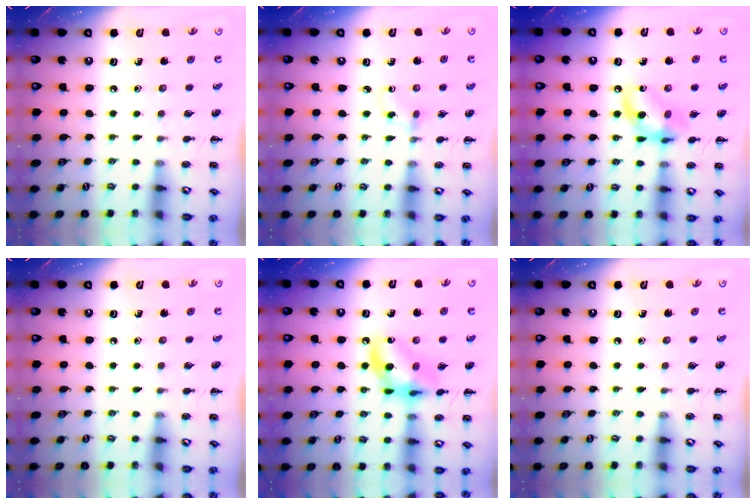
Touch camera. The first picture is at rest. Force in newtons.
{"total": 2.5, "press": 2.2, "slide": 1.1}
{"total": 11.8, "press": 11.6, "slide": 2.0}
{"total": 0.0}
{"total": 12.8, "press": 12.6, "slide": 2.0}
{"total": 0.0}